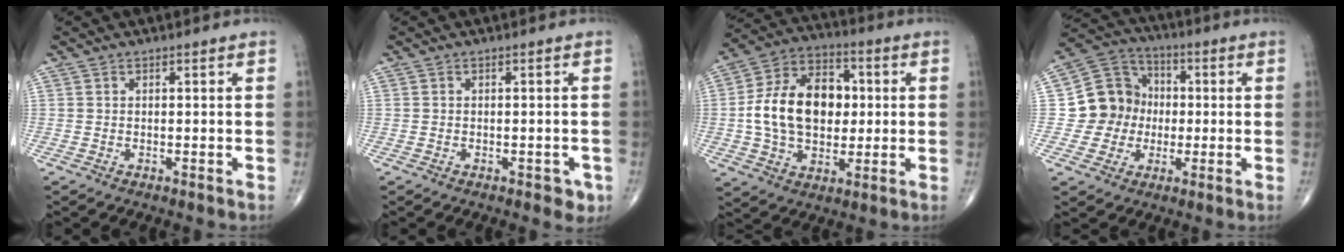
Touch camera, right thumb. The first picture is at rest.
{"total": 2.5, "force": [-1.1, 1.5, 1.7], "torque": [-0.009, 0.003, -0.011]}
{"total": 18.1, "force": [0.8, 12.5, 13.0], "torque": [-0.202, 0.025, 0.013]}
{"total": 10.9, "force": [-0.8, 10.4, 3.1], "torque": [-0.009, 0.029, -0.019]}